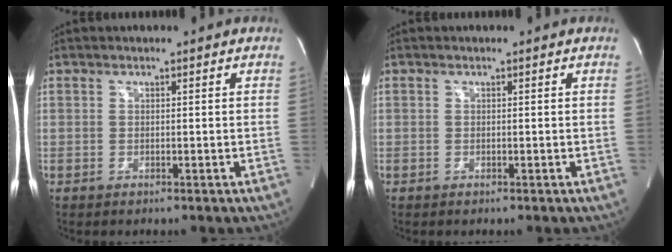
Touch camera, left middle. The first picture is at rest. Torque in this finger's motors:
{"motor_torque": [0.00, 0.00, 0.00, 0.00]}